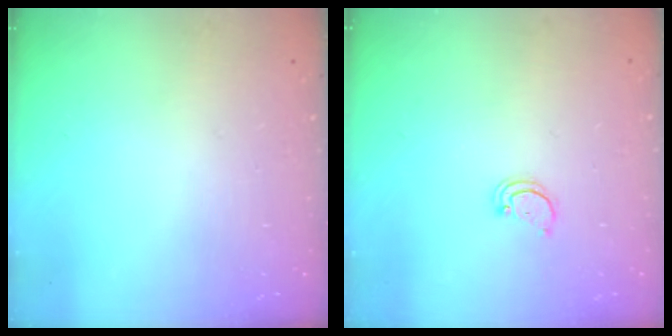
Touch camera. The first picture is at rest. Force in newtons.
{"total": 1.5, "press": 1.5, "slide": 0.1}